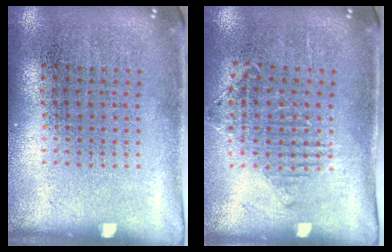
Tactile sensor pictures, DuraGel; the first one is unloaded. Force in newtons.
{"total": 1.2, "press": 1.1, "slide": 0.4}